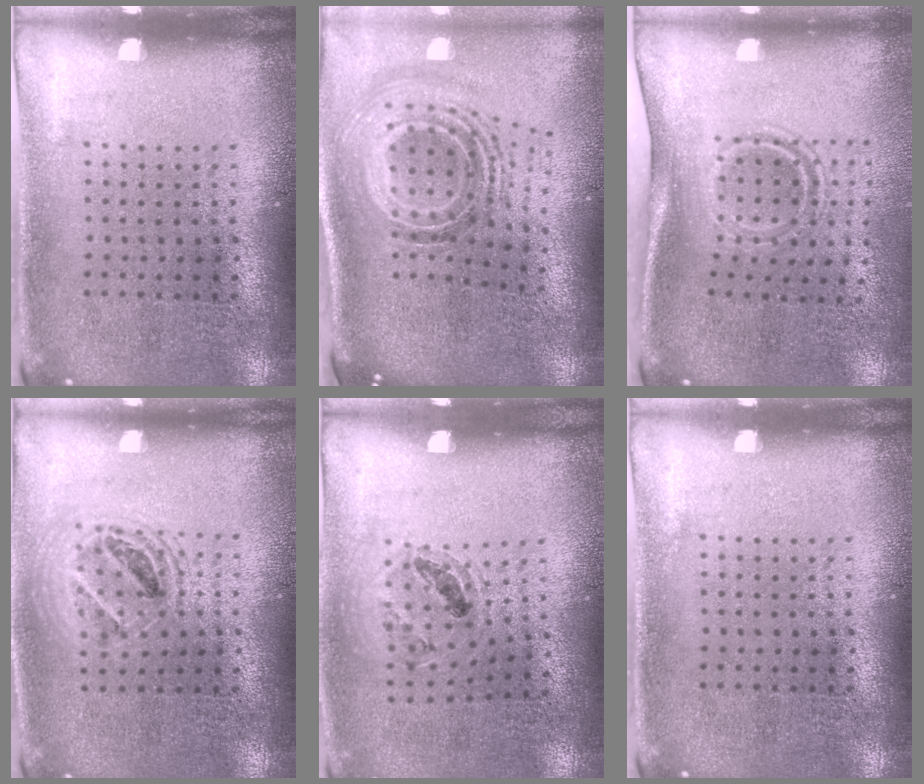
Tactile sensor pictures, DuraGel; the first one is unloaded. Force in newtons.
{"total": 2.0, "press": 1.4, "slide": 1.3}
{"total": 1.7, "press": 1.0, "slide": 1.3}
{"total": 1.4, "press": 1.3, "slide": 0.6}
{"total": 0.9, "press": 0.9, "slide": 0.2}
{"total": 0.0}